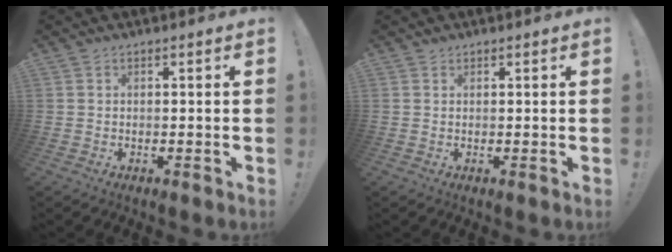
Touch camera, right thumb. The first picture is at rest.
{"total": 0.8, "force": [0.7, 0.4, 0.1], "torque": [0.000, -0.002, 0.014]}